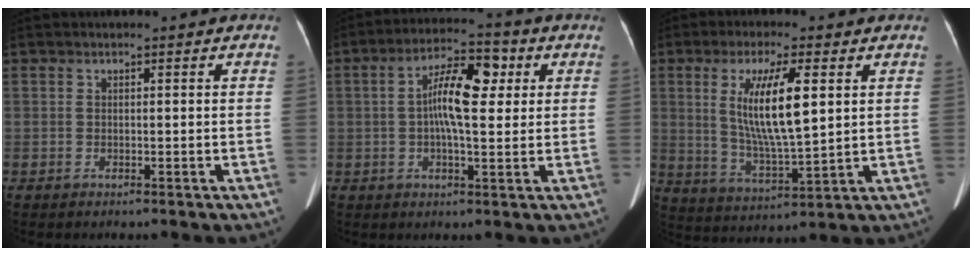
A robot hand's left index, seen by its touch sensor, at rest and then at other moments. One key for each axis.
{"total": 9.1, "fx": 1.1, "fy": 2.7, "fz": 8.7, "tx": -0.153, "ty": 0.019, "tz": 0.017}
{"total": 10.6, "fx": 2.4, "fy": 1.4, "fz": 10.2, "tx": -0.199, "ty": -0.015, "tz": 0.051}